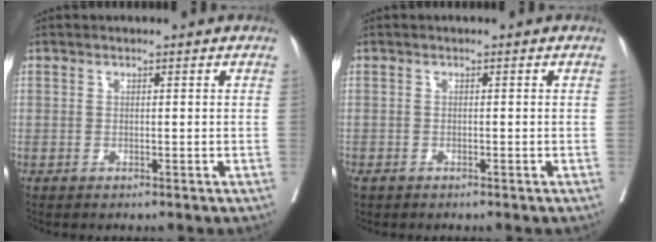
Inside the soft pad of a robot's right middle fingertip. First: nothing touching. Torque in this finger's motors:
{"motor_torque": [0.73, -0.78, 0.27, 0.09]}